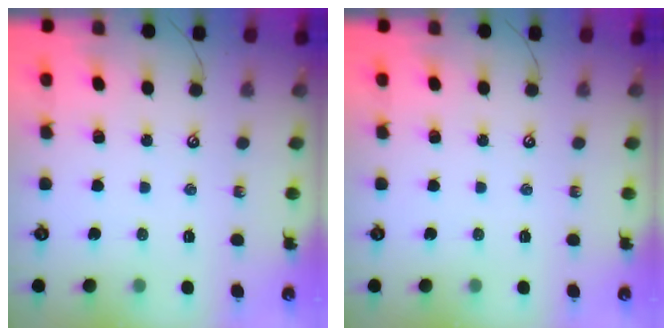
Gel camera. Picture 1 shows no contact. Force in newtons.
{"total": 0.0}